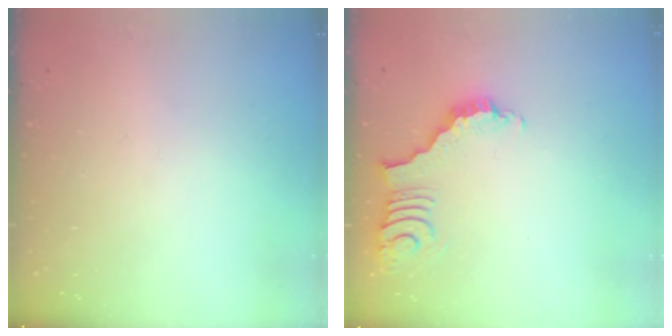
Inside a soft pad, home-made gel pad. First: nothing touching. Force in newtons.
{"total": 4.0, "press": 3.9, "slide": 0.7}